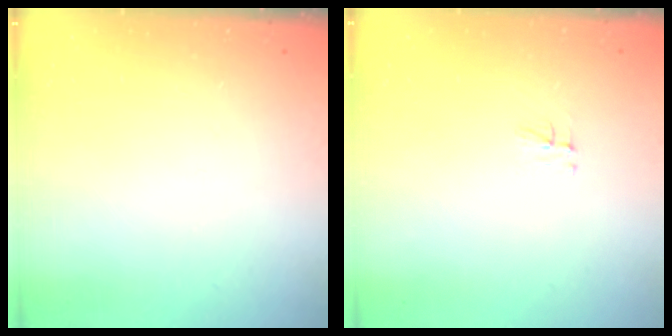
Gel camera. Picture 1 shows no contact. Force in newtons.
{"total": 2.9, "press": 2.9, "slide": 0.4}